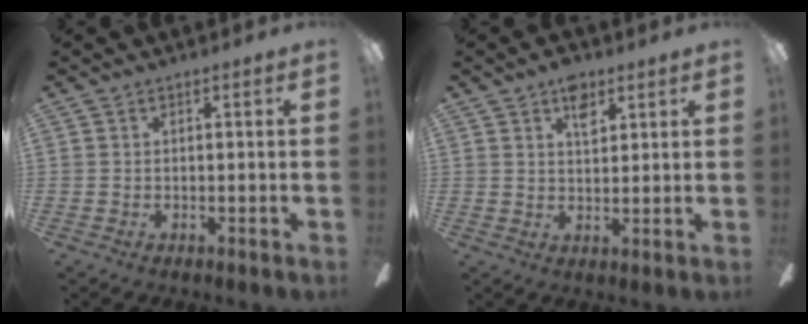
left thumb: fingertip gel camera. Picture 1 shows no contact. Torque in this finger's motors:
{"motor_torque": [0.20, -0.01, 0.54, -0.37, 0.00]}